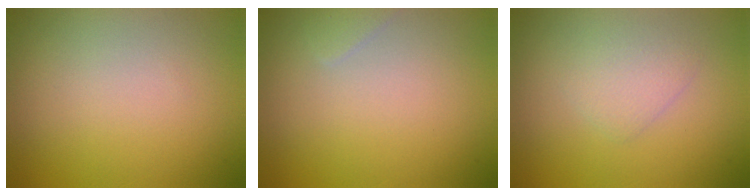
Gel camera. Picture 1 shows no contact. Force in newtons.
{"total": 0.8, "press": 0.8, "slide": 0.0}
{"total": 1.8, "press": 1.8, "slide": 0.0}